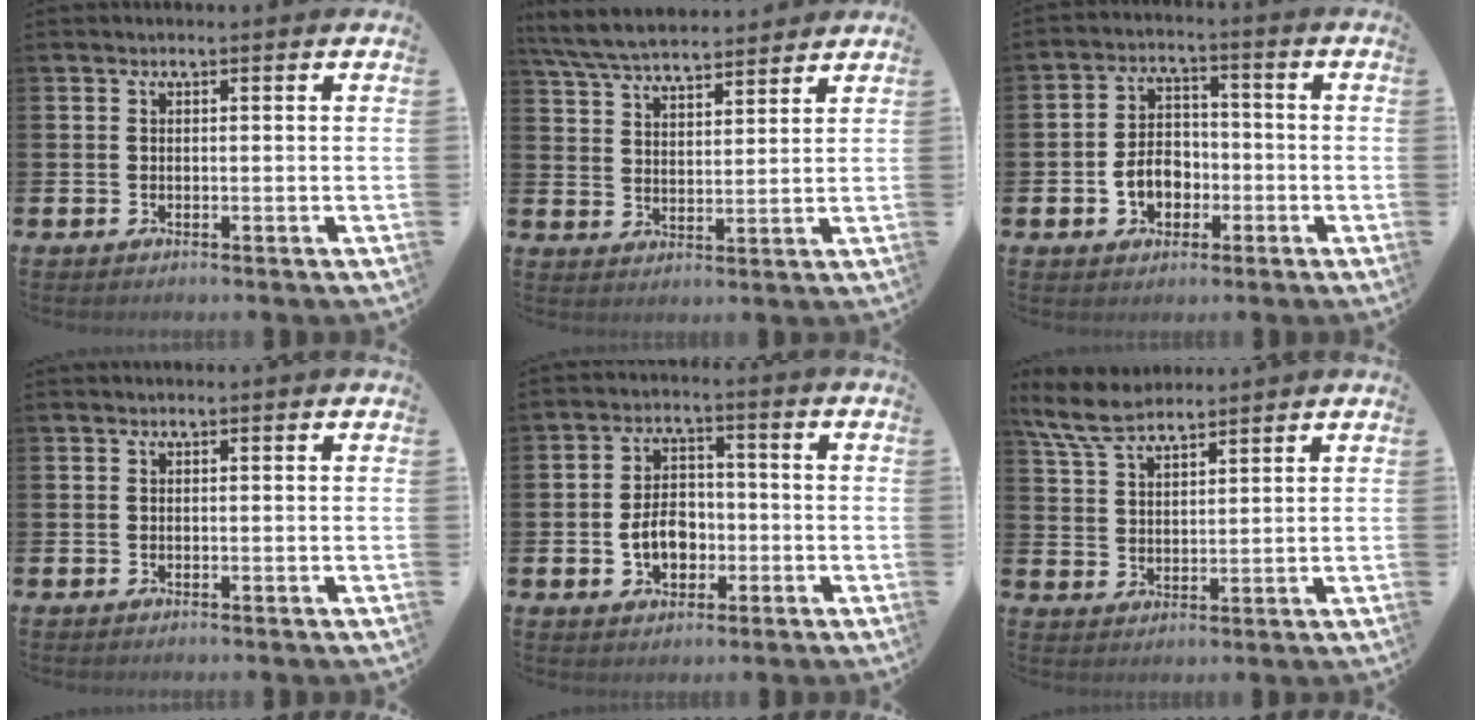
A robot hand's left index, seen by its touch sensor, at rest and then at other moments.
{"total": 6.6, "force": [6.4, 1.2, 1.5], "torque": [-0.053, -0.029, 0.116]}
{"total": 5.3, "force": [-1.8, 4.0, 2.9], "torque": [-0.047, 0.009, -0.040]}
{"total": 0.0}
{"total": 5.5, "force": [-1.4, 3.9, 3.6], "torque": [-0.058, 0.007, -0.029]}
{"total": 6.7, "force": [6.1, 1.7, 2.4], "torque": [-0.063, -0.018, 0.113]}